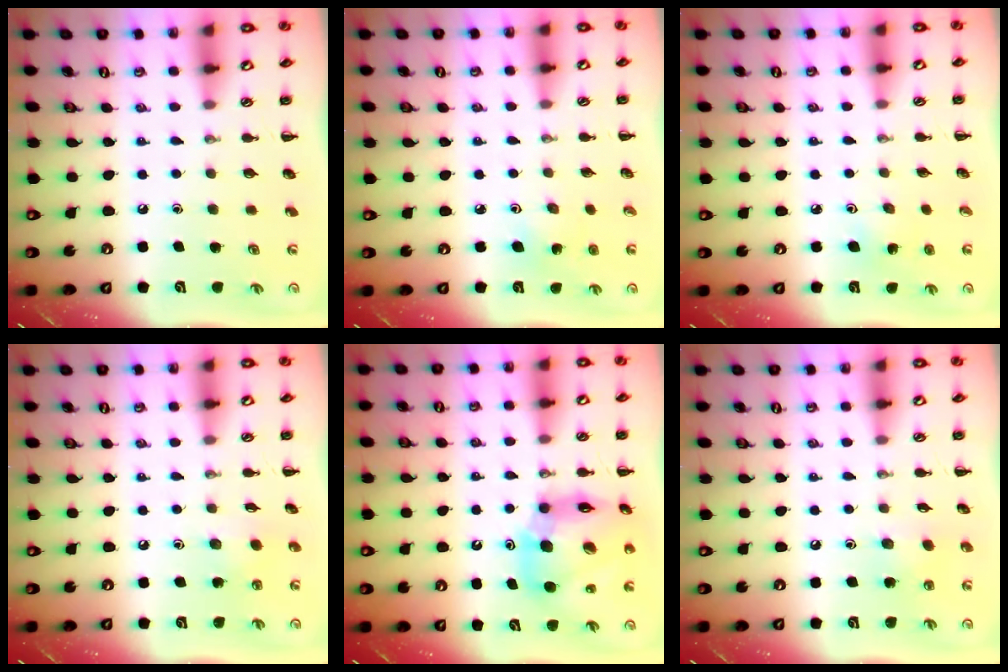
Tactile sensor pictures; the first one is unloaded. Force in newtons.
{"total": 3.6, "press": 3.5, "slide": 1.0}
{"total": 3.7, "press": 3.5, "slide": 1.1}
{"total": 2.9, "press": 2.8, "slide": 0.6}
{"total": 15.0, "press": 14.4, "slide": 4.0}
{"total": 5.1, "press": 5.0, "slide": 1.2}